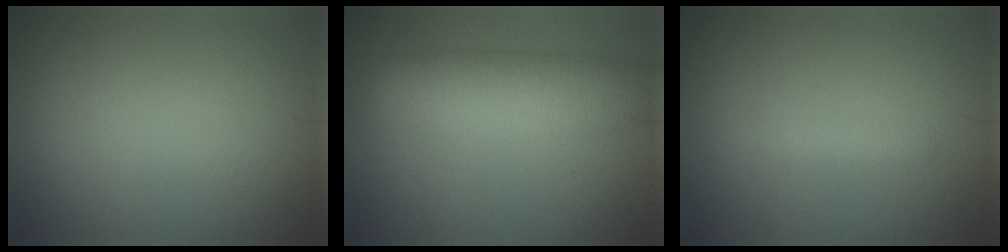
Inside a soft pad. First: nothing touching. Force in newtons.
{"total": 6.9, "press": 6.9, "slide": 0.2}
{"total": 1.1, "press": 1.1, "slide": 0.1}